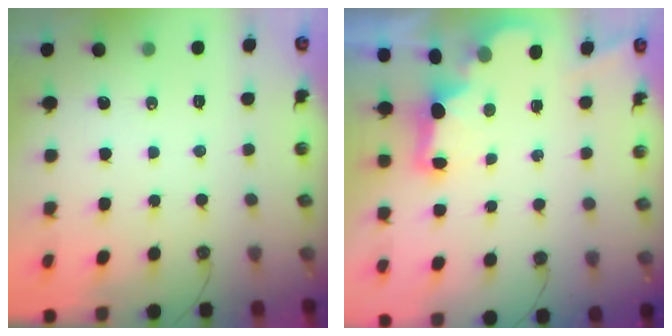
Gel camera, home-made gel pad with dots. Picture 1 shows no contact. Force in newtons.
{"total": 2.5, "press": 2.3, "slide": 0.8}